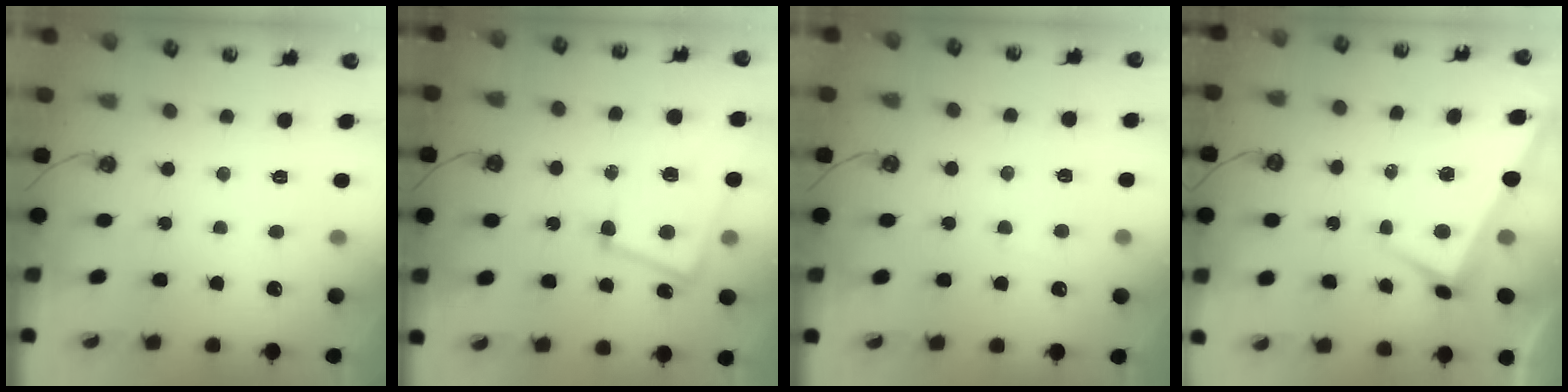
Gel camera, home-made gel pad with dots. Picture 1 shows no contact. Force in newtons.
{"total": 9.6, "press": 9.5, "slide": 1.7}
{"total": 0.9, "press": 0.9, "slide": 0.4}
{"total": 1.8, "press": 1.5, "slide": 0.9}